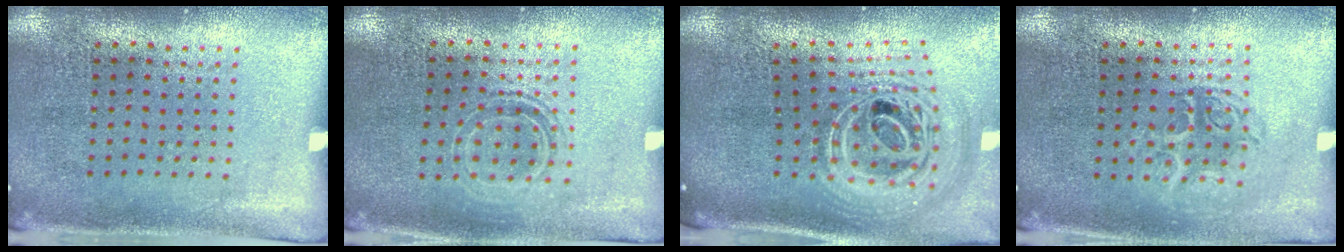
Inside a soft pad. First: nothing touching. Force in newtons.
{"total": 1.4, "press": 1.2, "slide": 0.8}
{"total": 2.9, "press": 2.0, "slide": 2.1}
{"total": 1.3, "press": 1.1, "slide": 0.7}